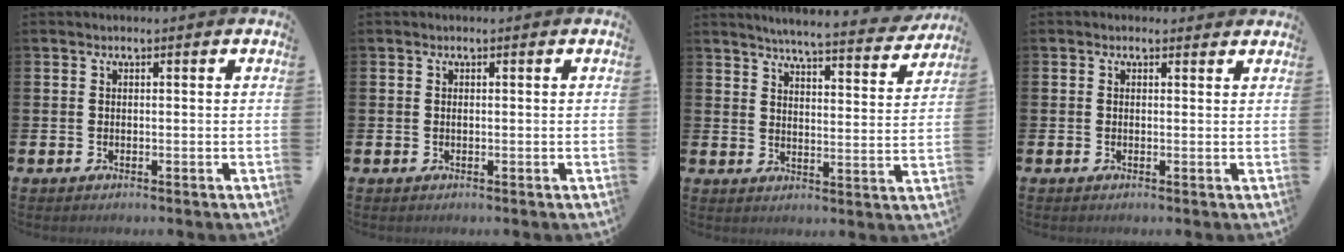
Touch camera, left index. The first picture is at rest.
{"total": 0.0}
{"total": 5.6, "force": [5.4, 0.1, 1.4], "torque": [-0.034, -0.042, 0.089]}
{"total": 0.6, "force": [0.3, 0.4, 0.3], "torque": [-0.005, 0.008, 0.004]}